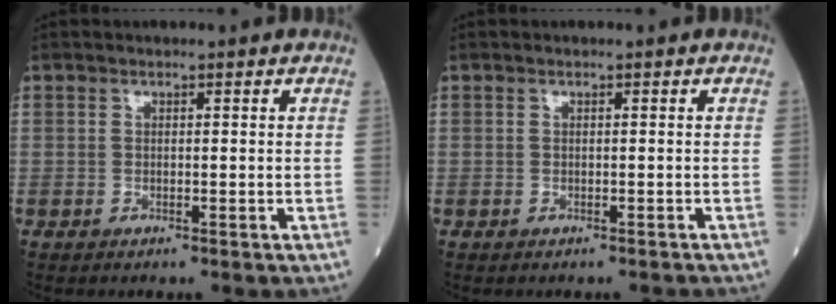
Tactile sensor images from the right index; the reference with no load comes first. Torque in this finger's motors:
{"motor_torque": [-0.37, 0.02, 0.04, 0.03]}